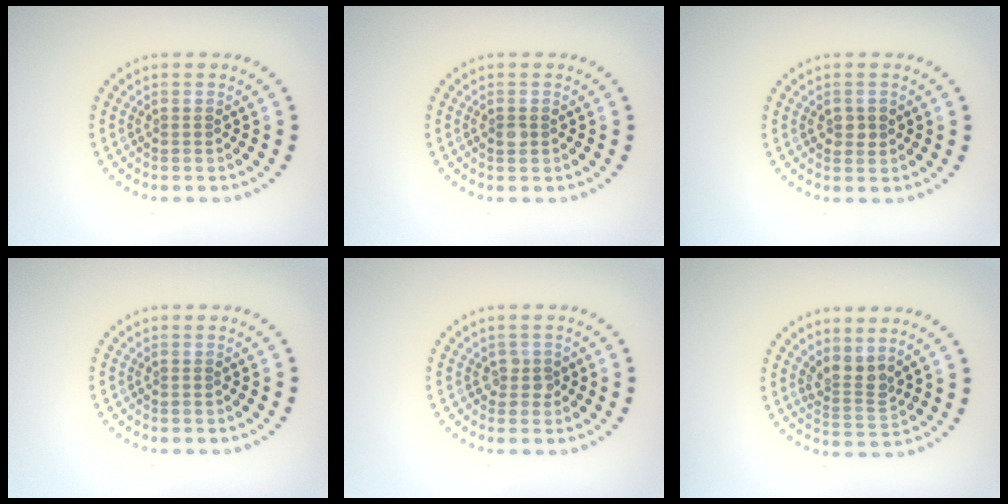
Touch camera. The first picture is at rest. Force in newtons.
{"total": 0.9, "press": 0.9, "slide": 0.2}
{"total": 1.6, "press": 1.6, "slide": 0.2}
{"total": 0.0}
{"total": 1.1, "press": 1.0, "slide": 0.5}
{"total": 2.6, "press": 2.0, "slide": 1.7}